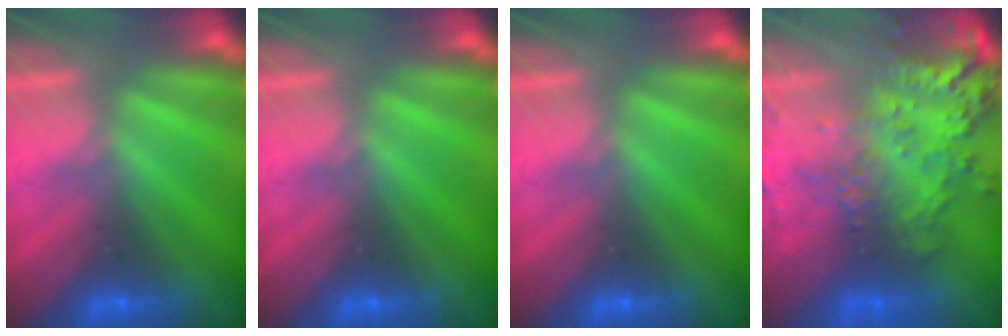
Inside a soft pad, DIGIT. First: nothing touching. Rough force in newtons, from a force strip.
{"total": 0.0}
{"total": 0.0}
{"total": 7.7}